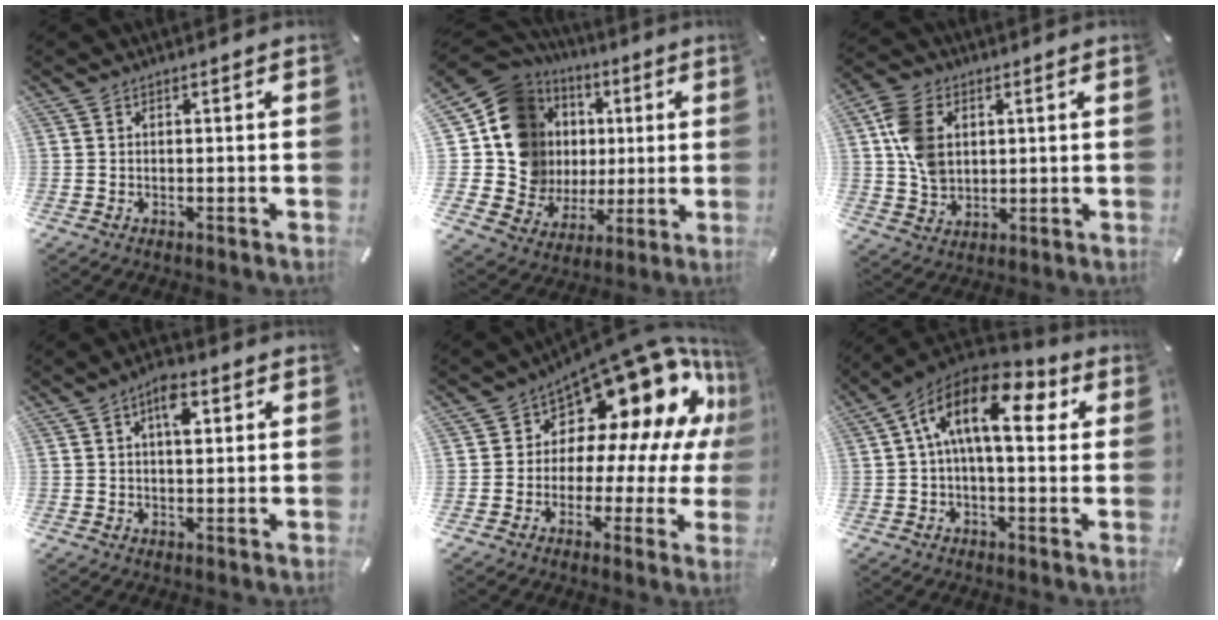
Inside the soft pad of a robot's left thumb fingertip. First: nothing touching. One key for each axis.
{"total": 18.2, "fx": 3.6, "fy": 16.1, "fz": 7.6, "tx": -0.156, "ty": -0.038, "tz": 0.088}
{"total": 9.9, "fx": 2.3, "fy": 7.5, "fz": 5.9, "tx": -0.136, "ty": 0.003, "tz": 0.042}
{"total": 6.3, "fx": 2.1, "fy": 3.1, "fz": 5.0, "tx": -0.071, "ty": -0.002, "tz": 0.029}
{"total": 16.8, "fx": 10.6, "fy": 8.8, "fz": 9.6, "tx": -0.145, "ty": -0.102, "tz": 0.181}
{"total": 17.0, "fx": 4.5, "fy": 7.9, "fz": 14.4, "tx": -0.260, "ty": -0.013, "tz": 0.069}